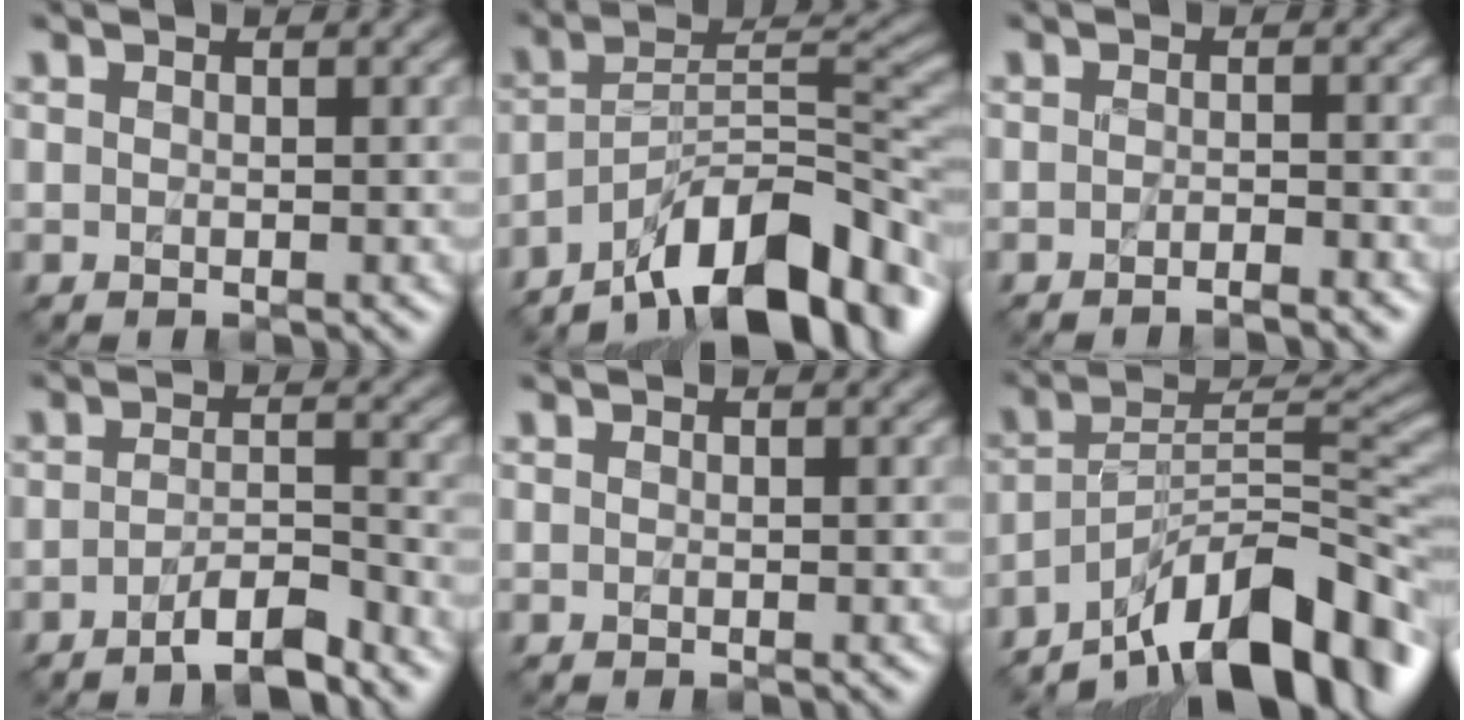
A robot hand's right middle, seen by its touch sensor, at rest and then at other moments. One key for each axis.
{"total": 13.5, "fx": -9.3, "fy": 4.5, "fz": 8.7, "tx": -0.128, "ty": 0.014, "tz": -0.171}
{"total": 1.7, "fx": -1.3, "fy": 0.3, "fz": 1.1, "tx": -0.005, "ty": 0.001, "tz": -0.026}
{"total": 4.1, "fx": -3.0, "fy": 0.8, "fz": 2.7, "tx": -0.043, "ty": 0.005, "tz": -0.056}
{"total": 0.0}
{"total": 13.3, "fx": -9.4, "fy": 4.0, "fz": 8.6, "tx": -0.119, "ty": 0.020, "tz": -0.176}